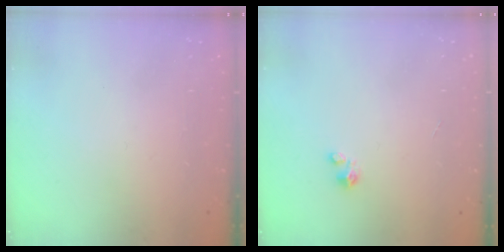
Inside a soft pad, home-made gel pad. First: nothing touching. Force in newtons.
{"total": 1.2, "press": 1.1, "slide": 0.1}